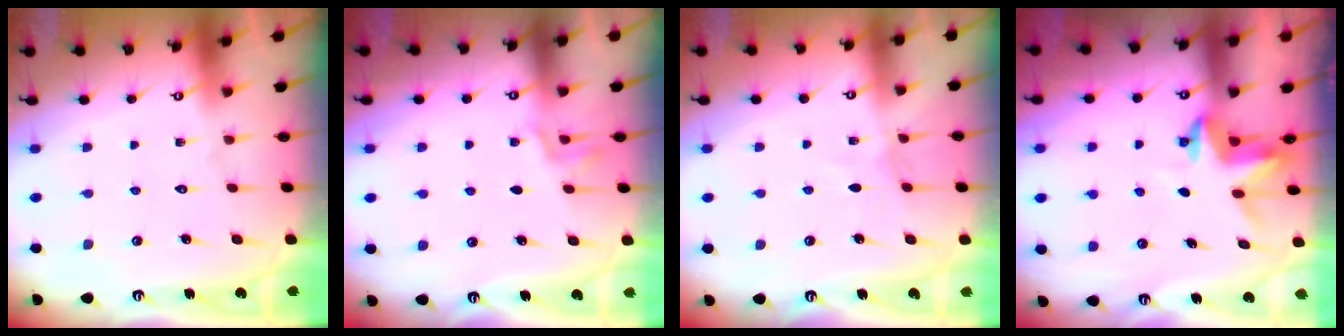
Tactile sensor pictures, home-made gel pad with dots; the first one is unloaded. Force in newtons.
{"total": 1.8, "press": 0.9, "slide": 1.5}
{"total": 2.9, "press": 2.9, "slide": 0.4}
{"total": 3.4, "press": 3.4, "slide": 0.2}